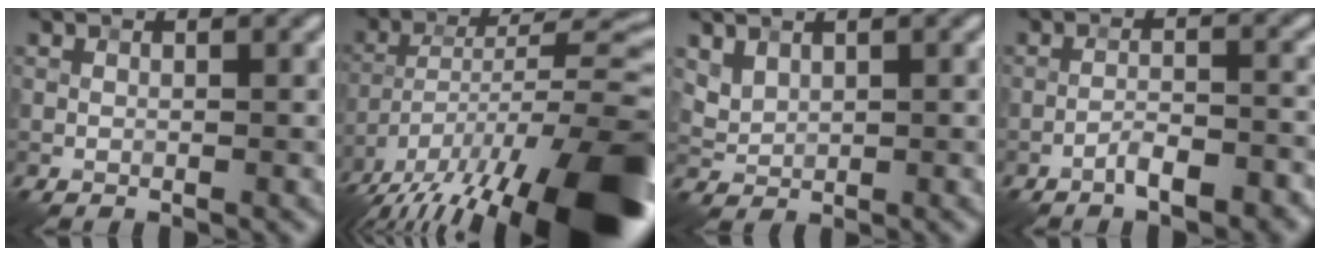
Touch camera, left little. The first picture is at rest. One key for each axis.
{"total": 19.2, "fx": -12.2, "fy": 5.8, "fz": 13.7, "tx": -0.209, "ty": -0.007, "tz": -0.195}
{"total": 1.7, "fx": 1.2, "fy": 1.1, "fz": 0.7, "tx": -0.018, "ty": -0.001, "tz": 0.030}
{"total": 3.4, "fx": -2.2, "fy": 0.8, "fz": 2.4, "tx": -0.045, "ty": 0.009, "tz": -0.042}